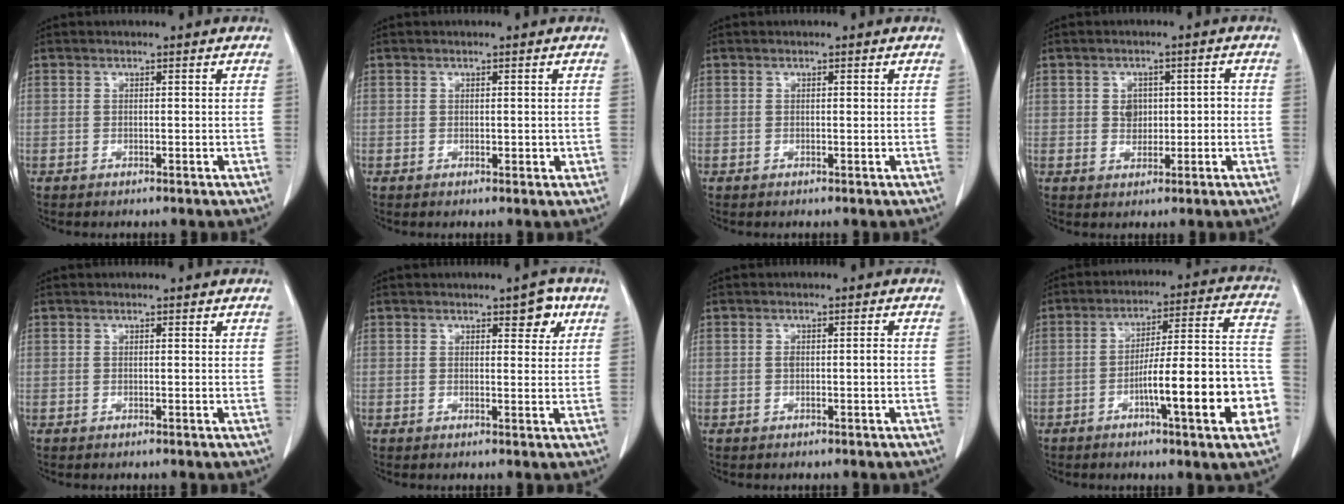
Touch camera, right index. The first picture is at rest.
{"total": 1.3, "force": [-0.1, 0.7, 1.1], "torque": [-0.015, -0.001, 0.002]}
{"total": 0.0}
{"total": 3.7, "force": [0.0, 2.9, 2.4], "torque": [-0.032, 0.015, 0.007]}
{"total": 0.0}
{"total": 3.6, "force": [2.0, 1.5, 2.7], "torque": [-0.028, 0.001, 0.024]}
{"total": 1.8, "force": [-0.1, 0.4, 1.7], "torque": [-0.033, 0.000, -0.001]}
{"total": 16.7, "force": [-5.8, 1.7, 15.6], "torque": [-0.189, 0.024, -0.080]}